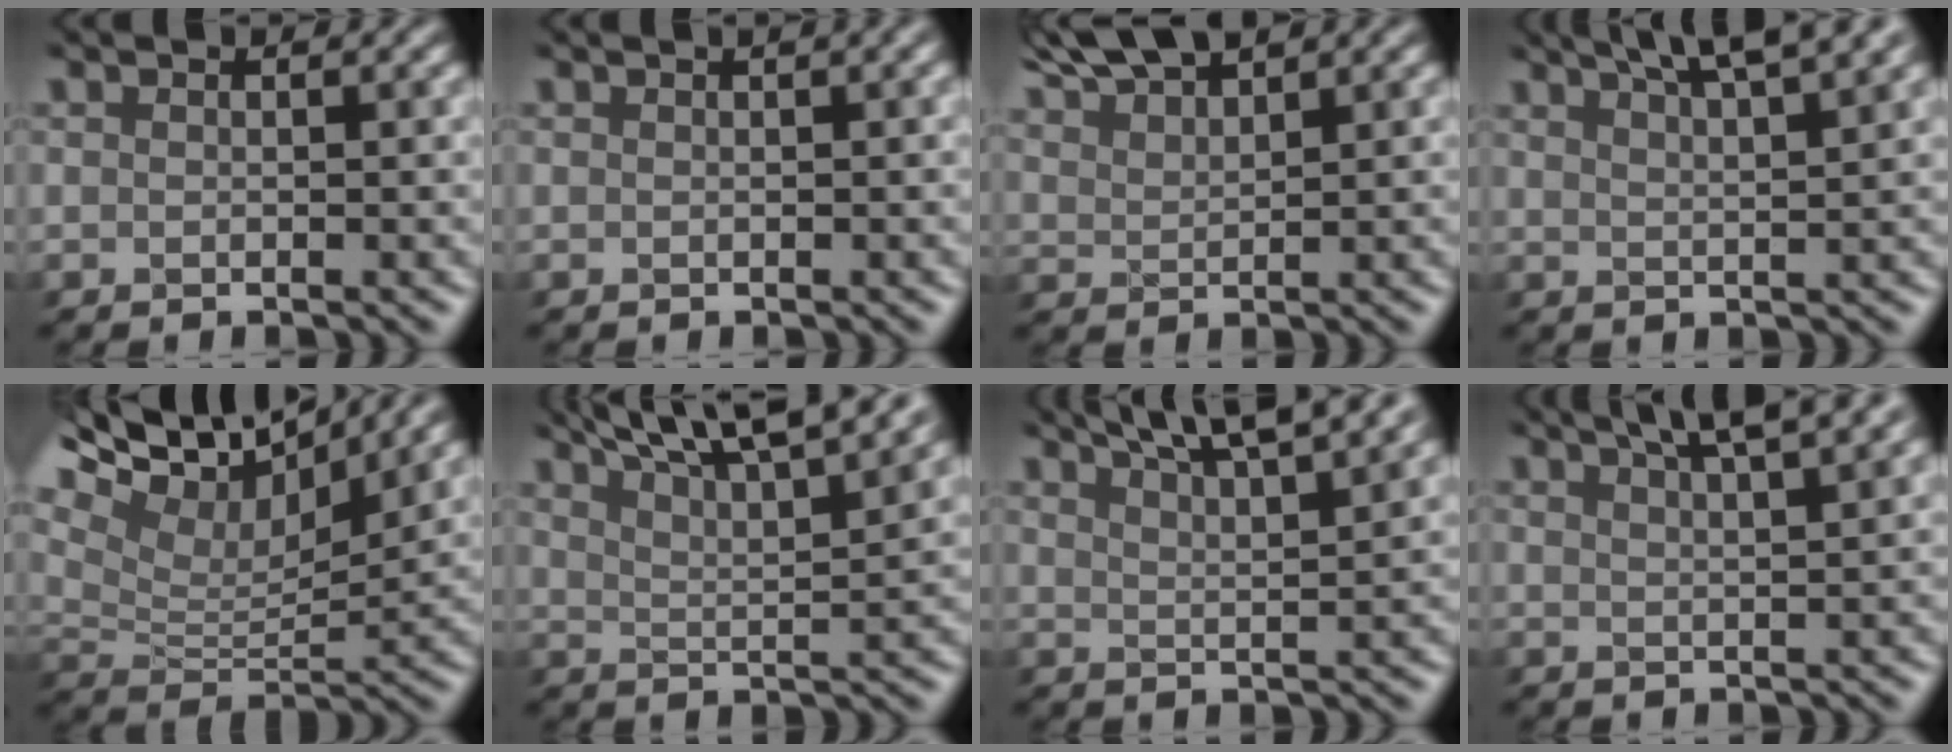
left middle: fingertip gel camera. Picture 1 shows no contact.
{"total": 2.8, "force": [1.3, 1.3, 2.1], "torque": [-0.013, 0.032, 0.009]}
{"total": 4.5, "force": [4.1, 0.5, 1.7], "torque": [-0.049, 0.017, 0.094]}
{"total": 6.6, "force": [4.9, 1.1, 4.3], "torque": [-0.050, 0.032, 0.058]}
{"total": 10.4, "force": [7.4, 3.6, 6.3], "torque": [-0.153, 0.032, 0.128]}
{"total": 9.3, "force": [7.2, 1.7, 5.6], "torque": [-0.095, 0.028, 0.092]}
{"total": 8.5, "force": [6.5, 1.6, 5.1], "torque": [-0.061, 0.032, 0.070]}
{"total": 5.8, "force": [4.3, 0.9, 3.8], "torque": [-0.044, 0.031, 0.052]}